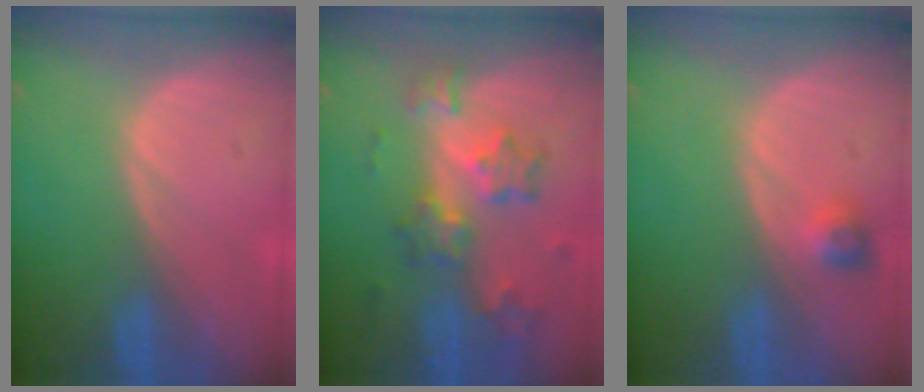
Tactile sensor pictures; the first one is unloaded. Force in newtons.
{"total": 8.4, "press": 7.3, "slide": 4.1}
{"total": 2.6, "press": 2.4, "slide": 1.0}